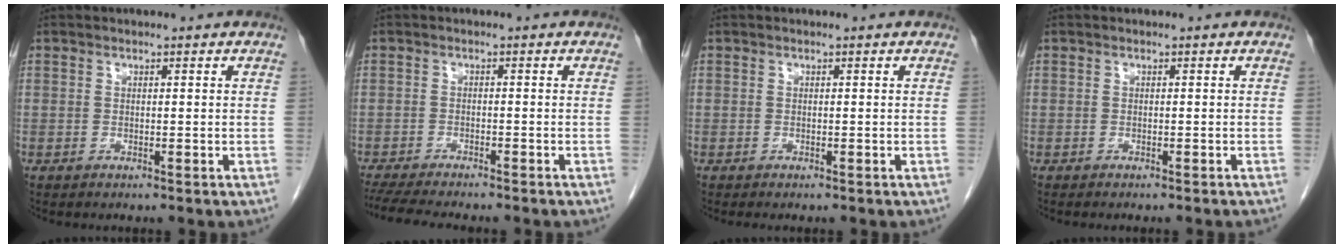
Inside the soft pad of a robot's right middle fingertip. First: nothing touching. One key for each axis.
{"total": 9.7, "fx": -8.5, "fy": 1.2, "fz": 4.6, "tx": -0.071, "ty": -0.013, "tz": -0.128}
{"total": 0.8, "fx": -0.7, "fy": 0.2, "fz": 0.3, "tx": -0.008, "ty": -0.003, "tz": -0.011}
{"total": 2.2, "fx": -2.0, "fy": -0.1, "fz": 1.0, "tx": -0.014, "ty": 0.002, "tz": -0.023}